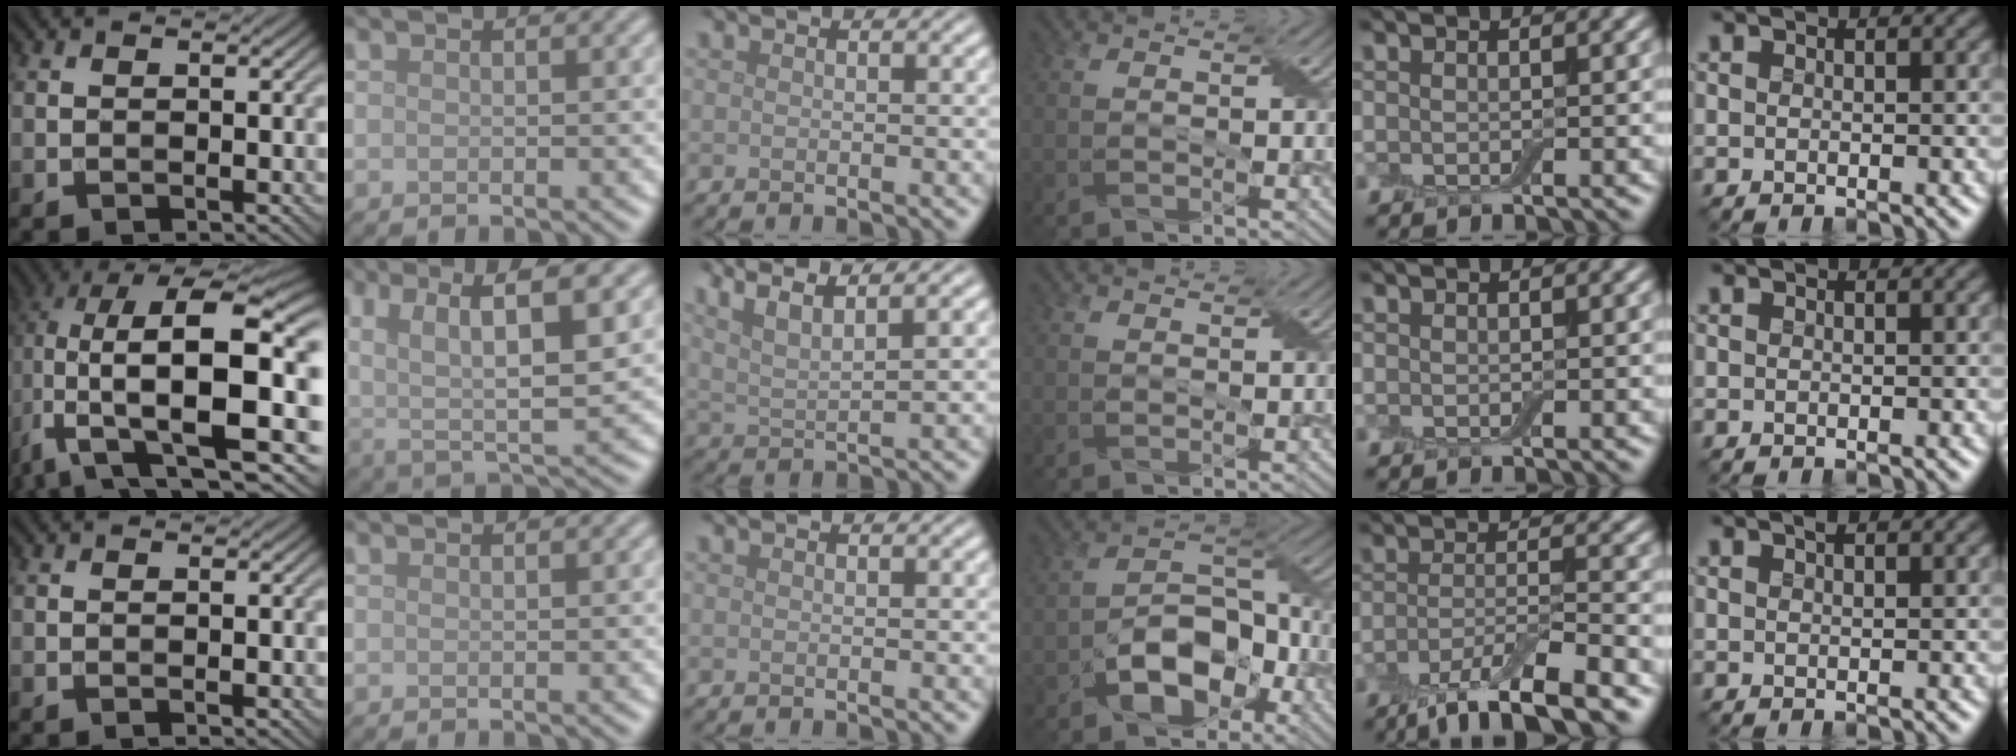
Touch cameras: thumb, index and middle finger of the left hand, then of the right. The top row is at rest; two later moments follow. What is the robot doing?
{"motion": "peel", "object": "bubble wrap"}